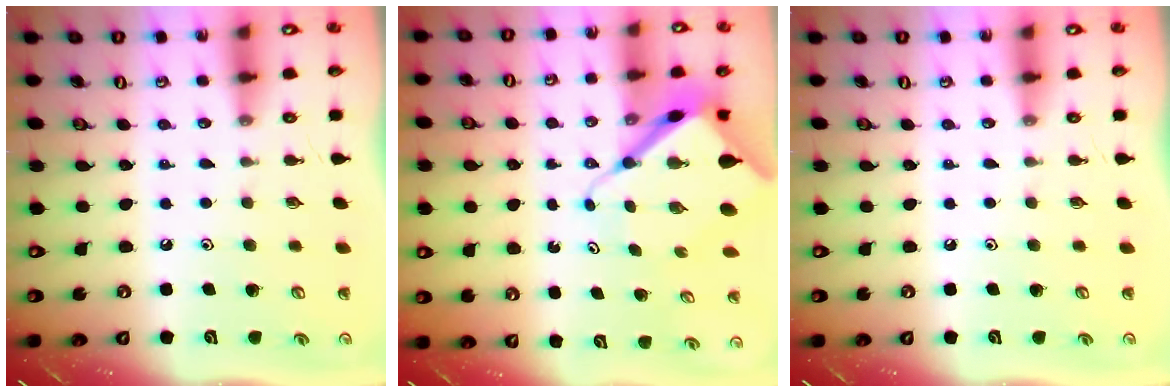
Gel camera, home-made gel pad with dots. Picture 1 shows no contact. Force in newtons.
{"total": 9.8, "press": 9.7, "slide": 1.0}
{"total": 0.0}